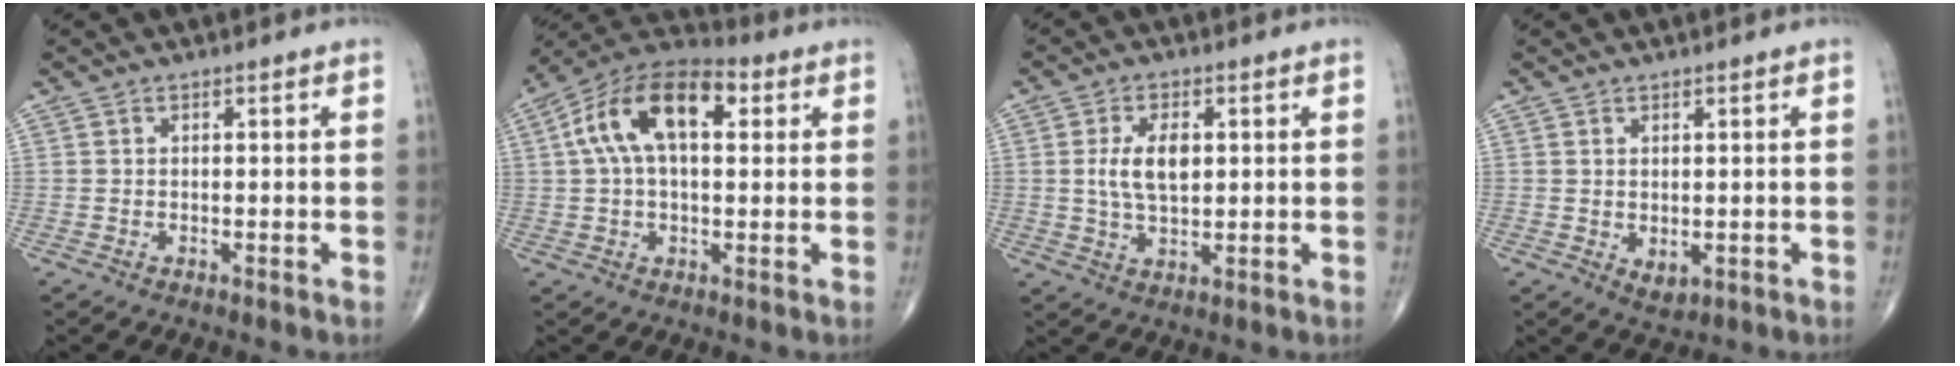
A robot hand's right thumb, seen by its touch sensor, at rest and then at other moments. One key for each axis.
{"total": 15.7, "fx": 3.9, "fy": 8.4, "fz": 12.6, "tx": -0.224, "ty": 0.034, "tz": 0.059}
{"total": 7.2, "fx": 1.1, "fy": 3.9, "fz": 6.0, "tx": -0.108, "ty": -0.005, "tz": 0.022}
{"total": 2.5, "fx": -0.1, "fy": 1.7, "fz": 1.9, "tx": -0.021, "ty": -0.006, "tz": 0.009}